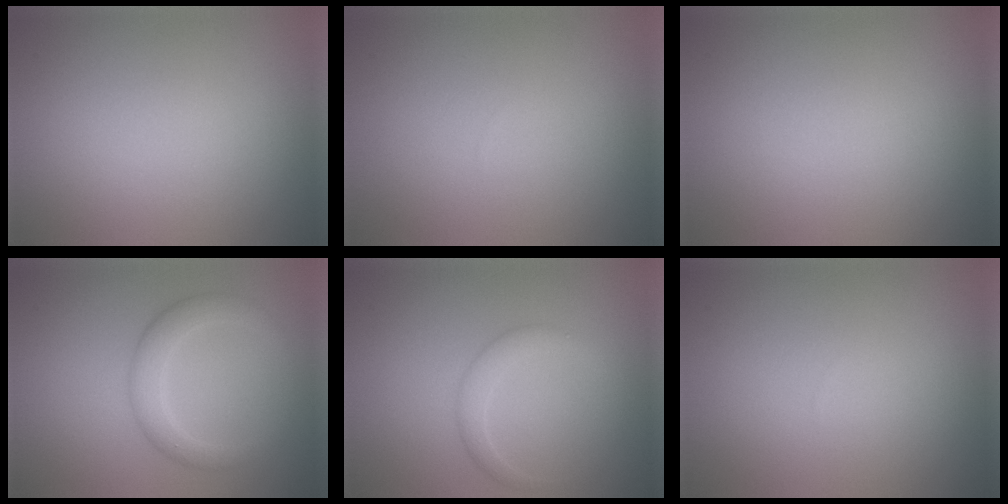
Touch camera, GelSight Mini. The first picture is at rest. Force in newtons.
{"total": 0.0}
{"total": 0.0}
{"total": 2.8, "press": 2.8, "slide": 0.1}
{"total": 1.8, "press": 1.8, "slide": 0.1}
{"total": 0.0}